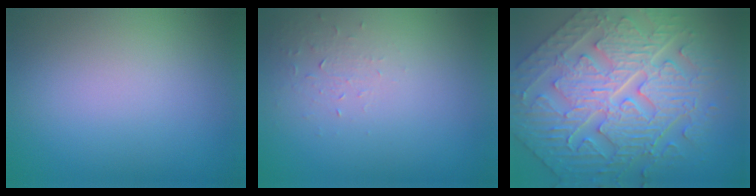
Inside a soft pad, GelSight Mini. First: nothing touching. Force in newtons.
{"total": 1.0, "press": 0.4, "slide": 0.9}
{"total": 9.2, "press": 7.5, "slide": 5.4}